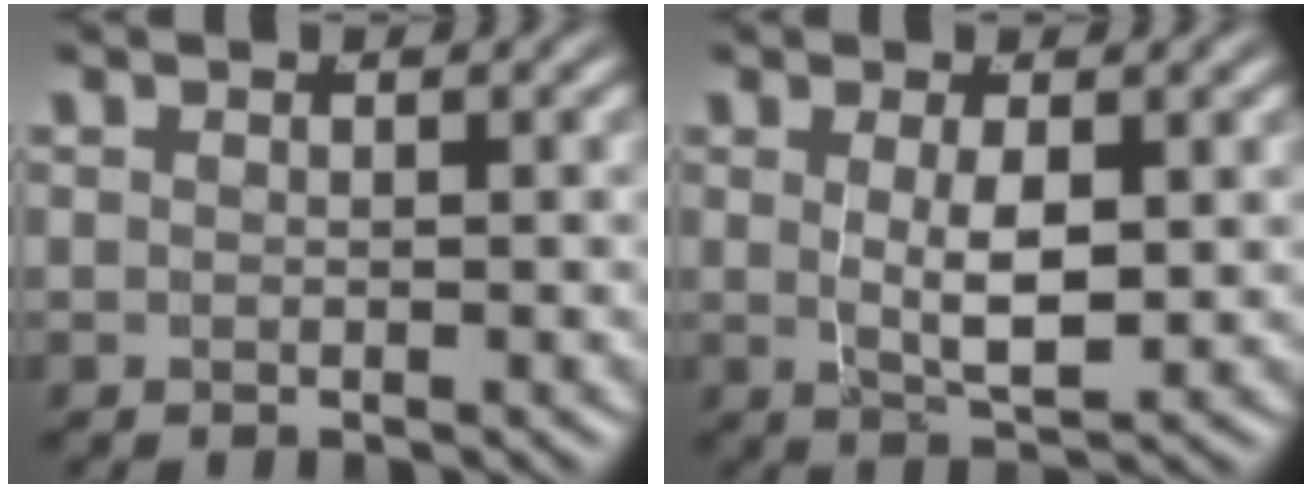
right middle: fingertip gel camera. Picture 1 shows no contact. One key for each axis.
{"total": 3.5, "fx": 0.1, "fy": 0.7, "fz": 3.5, "tx": -0.062, "ty": -0.016, "tz": 0.014}